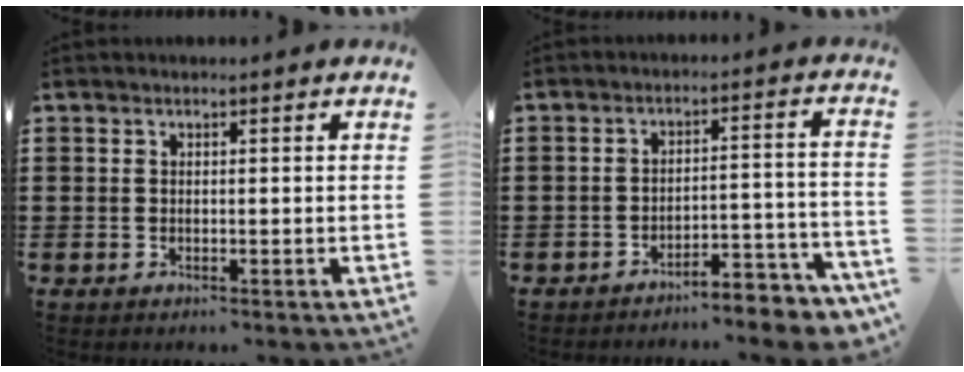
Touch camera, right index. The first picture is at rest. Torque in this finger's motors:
{"motor_torque": [1.79, 0.35, 0.20, 0.02]}